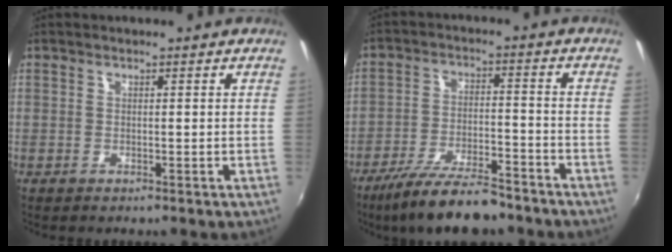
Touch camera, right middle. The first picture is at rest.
{"total": 14.0, "force": [-11.6, 3.3, 7.2], "torque": [-0.151, -0.018, -0.191]}